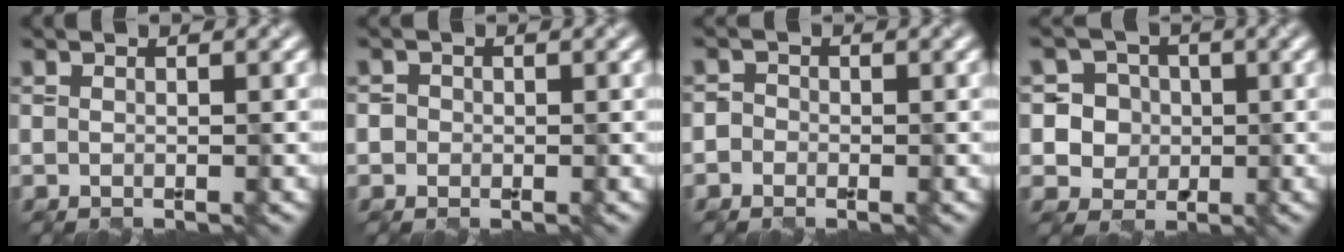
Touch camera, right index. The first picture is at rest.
{"total": 1.5, "force": [0.3, 1.4, 0.4], "torque": [0.012, 0.005, -0.002]}
{"total": 1.4, "force": [-0.3, 1.4, 0.2], "torque": [0.014, 0.007, -0.017]}
{"total": 6.6, "force": [0.7, 6.3, 1.7], "torque": [-0.033, 0.027, 0.001]}